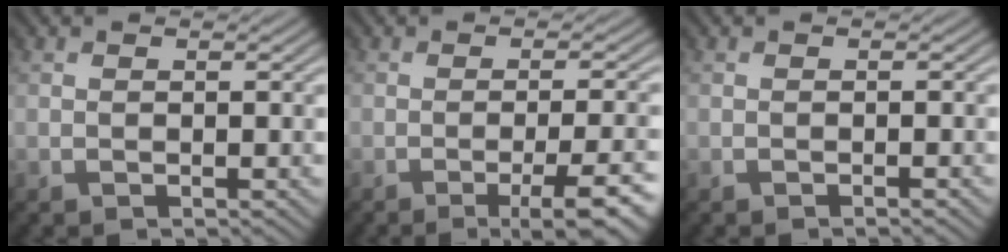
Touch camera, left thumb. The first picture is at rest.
{"total": 7.0, "force": [-3.3, 1.2, 6.1], "torque": [-0.090, 0.004, -0.047]}
{"total": 0.7, "force": [-0.6, 0.0, 0.4], "torque": [-0.005, 0.003, -0.013]}